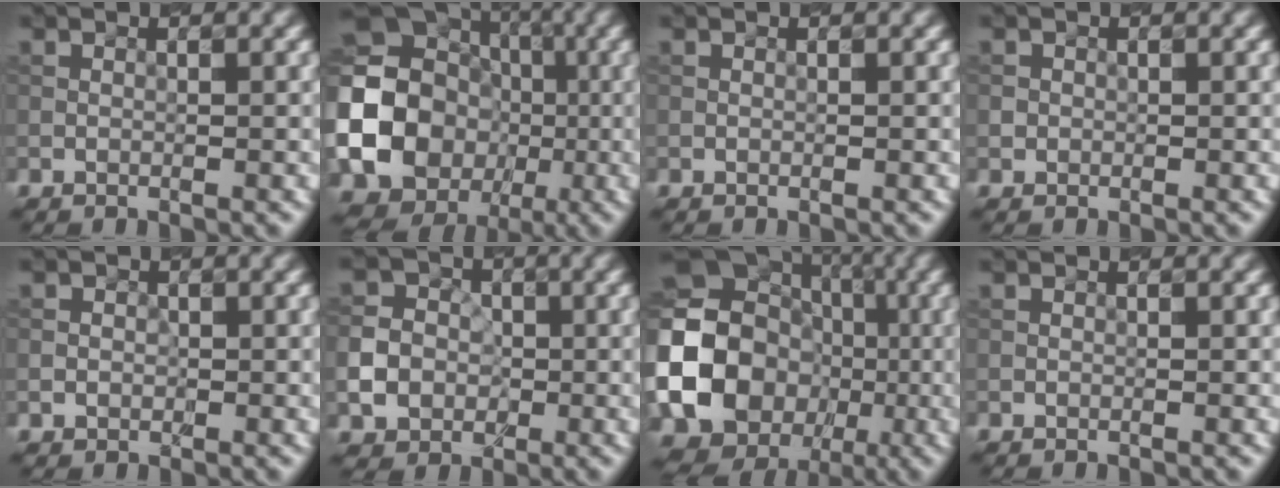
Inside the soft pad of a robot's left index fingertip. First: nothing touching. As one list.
[{"total": 25.5, "force": [-4.4, 23.6, 8.7], "torque": [-0.182, -0.028, -0.108]}, {"total": 0.0}, {"total": 0.6, "force": [0.0, 0.5, -0.1], "torque": [0.005, -0.002, 0.000]}, {"total": 1.0, "force": [-0.1, 1.0, 0.3], "torque": [0.009, 0.001, -0.003]}, {"total": 4.2, "force": [-1.0, 3.7, 1.7], "torque": [-0.023, 0.005, -0.024]}, {"total": 23.4, "force": [-3.4, 21.1, 9.5], "torque": [-0.190, -0.025, -0.098]}, {"total": 0.0}]